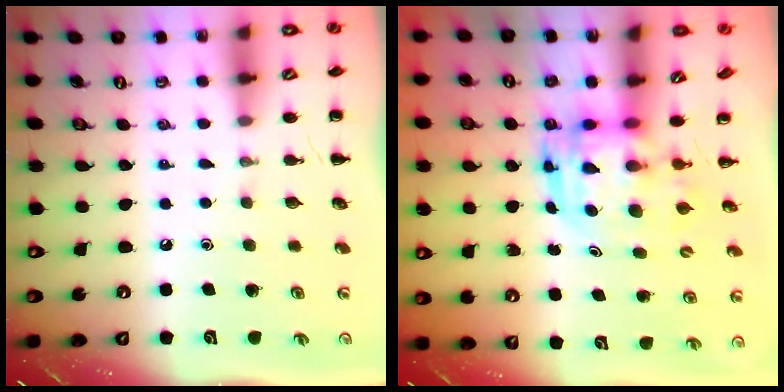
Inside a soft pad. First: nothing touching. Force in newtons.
{"total": 3.6, "press": 3.5, "slide": 0.7}